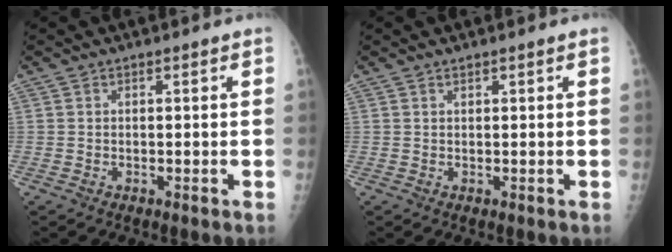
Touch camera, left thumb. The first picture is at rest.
{"total": 0.6, "force": [0.4, 0.3, 0.2], "torque": [-0.002, -0.002, 0.006]}